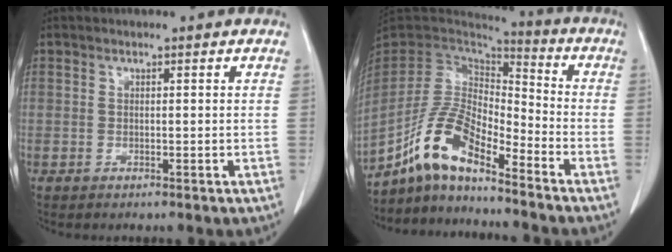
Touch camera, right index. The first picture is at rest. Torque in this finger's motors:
{"motor_torque": [1.18, -0.96, 0.28, 0.11]}